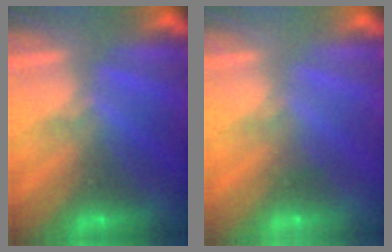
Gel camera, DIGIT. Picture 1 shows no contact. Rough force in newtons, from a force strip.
{"total": 1.9}